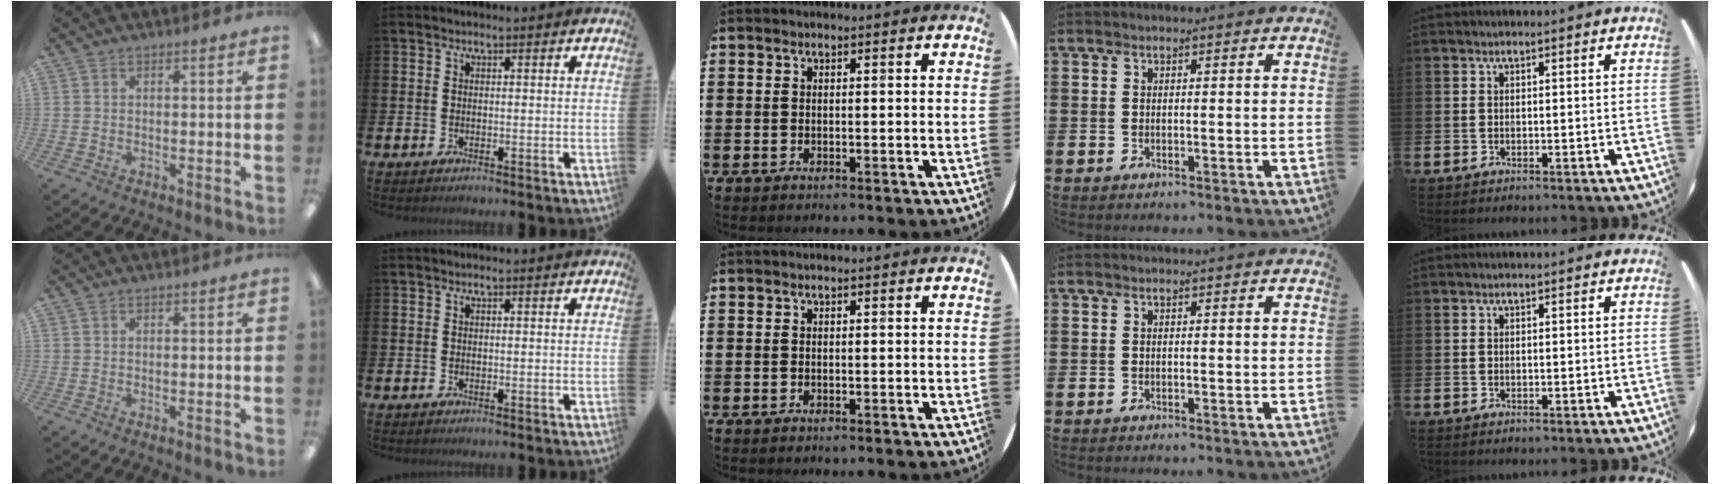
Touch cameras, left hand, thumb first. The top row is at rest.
{}